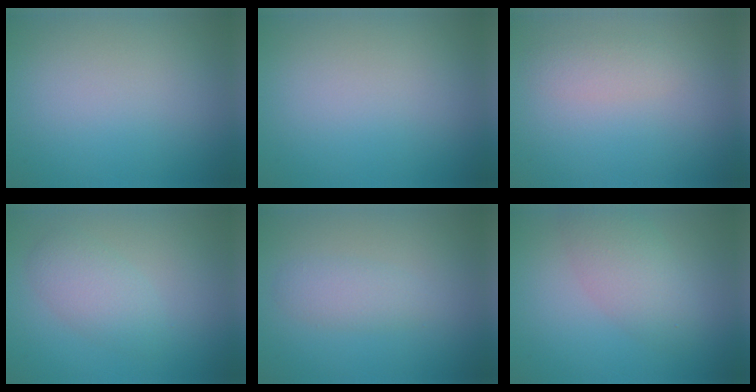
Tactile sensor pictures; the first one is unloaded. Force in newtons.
{"total": 0.0}
{"total": 1.4, "press": 1.4, "slide": 0.1}
{"total": 4.0, "press": 4.0, "slide": 0.1}
{"total": 1.8, "press": 1.8, "slide": 0.0}
{"total": 2.7, "press": 2.7, "slide": 0.2}